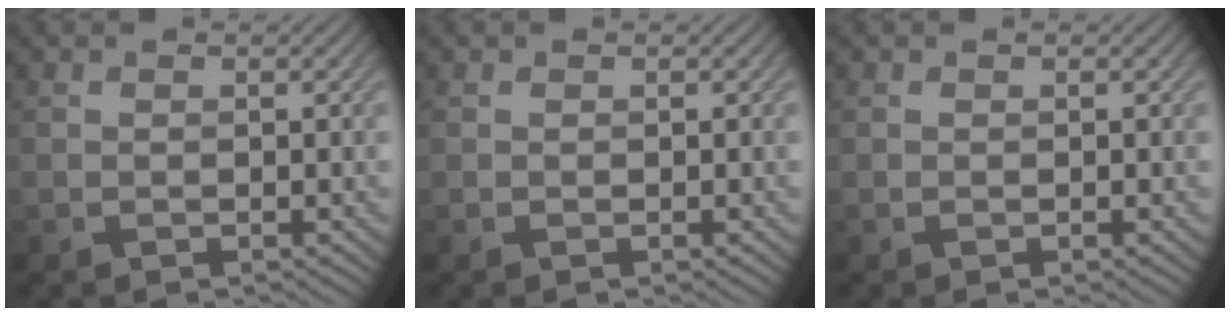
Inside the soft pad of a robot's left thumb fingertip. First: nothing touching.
{"total": 0.0}
{"total": 0.0}